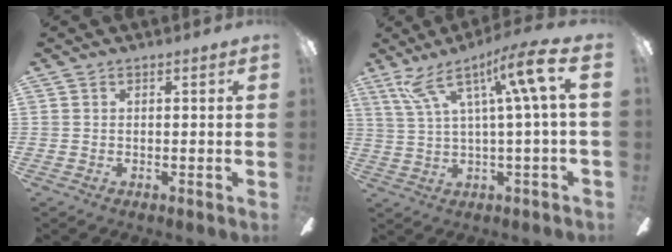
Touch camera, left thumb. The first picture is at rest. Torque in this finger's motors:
{"motor_torque": [0.24, 0.22, 1.06, -0.36, 0.12]}